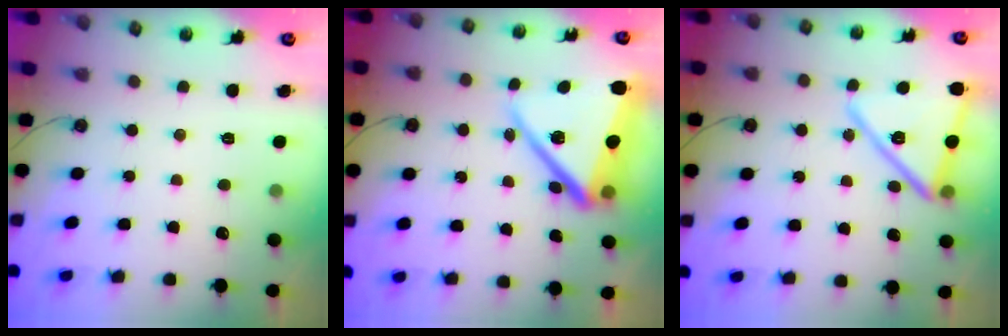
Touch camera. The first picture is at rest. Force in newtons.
{"total": 20.4, "press": 20.3, "slide": 1.5}
{"total": 16.3, "press": 16.0, "slide": 3.0}